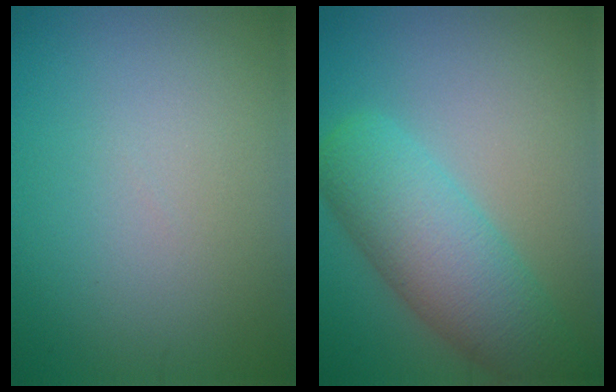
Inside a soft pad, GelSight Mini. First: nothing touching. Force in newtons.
{"total": 6.9, "press": 6.9, "slide": 0.3}